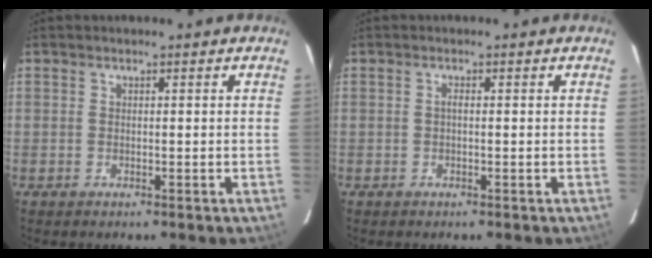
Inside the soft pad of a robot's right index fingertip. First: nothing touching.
{"total": 0.7, "force": [-0.1, 0.2, 0.6], "torque": [-0.010, 0.005, -0.004]}